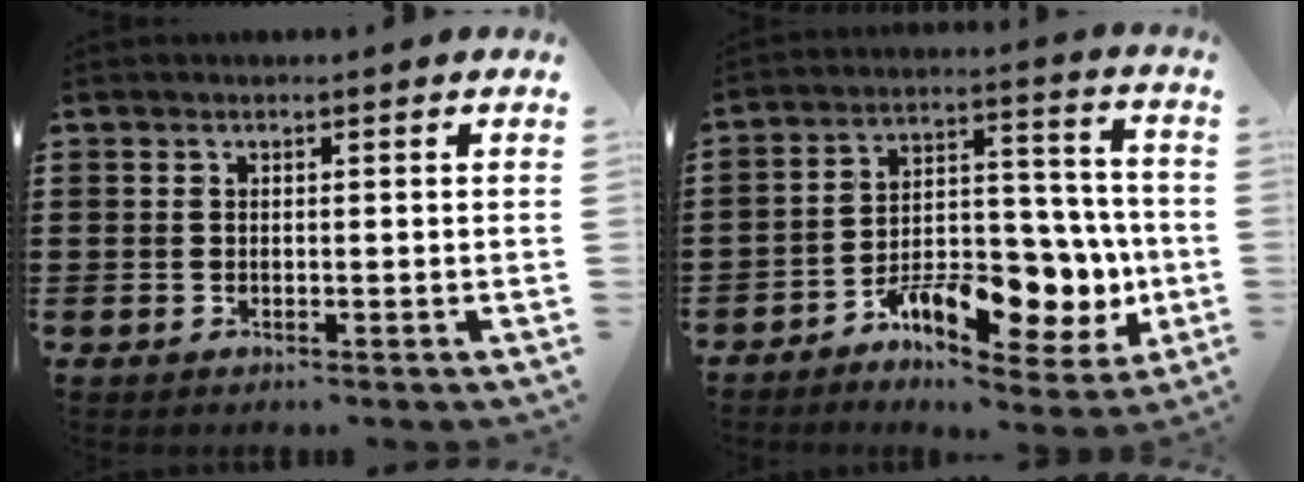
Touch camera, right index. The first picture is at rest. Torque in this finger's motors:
{"motor_torque": [1.40, -0.74, 0.55, 0.16]}